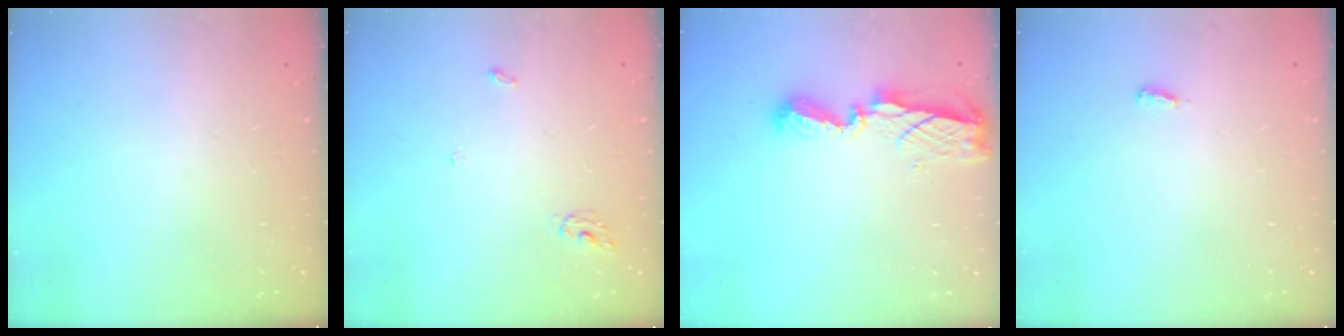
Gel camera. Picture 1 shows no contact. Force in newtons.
{"total": 3.4, "press": 3.3, "slide": 0.3}
{"total": 8.5, "press": 8.5, "slide": 0.3}
{"total": 2.6, "press": 2.4, "slide": 1.0}